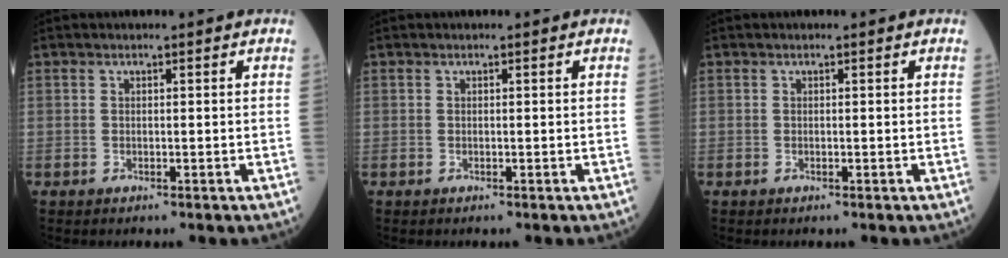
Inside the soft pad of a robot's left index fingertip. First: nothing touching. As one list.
[{"total": 0.0}, {"total": 0.0}]